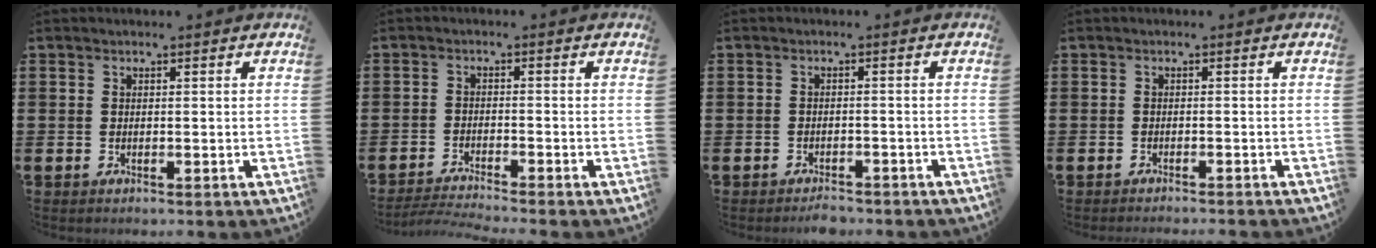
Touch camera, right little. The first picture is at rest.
{"total": 2.1, "force": [-1.9, -0.2, 0.8], "torque": [-0.011, 0.002, -0.038]}
{"total": 1.5, "force": [-1.5, 0.2, 0.1], "torque": [-0.007, 0.002, -0.031]}
{"total": 0.7, "force": [-0.7, -0.2, 0.0], "torque": [0.001, -0.001, -0.015]}